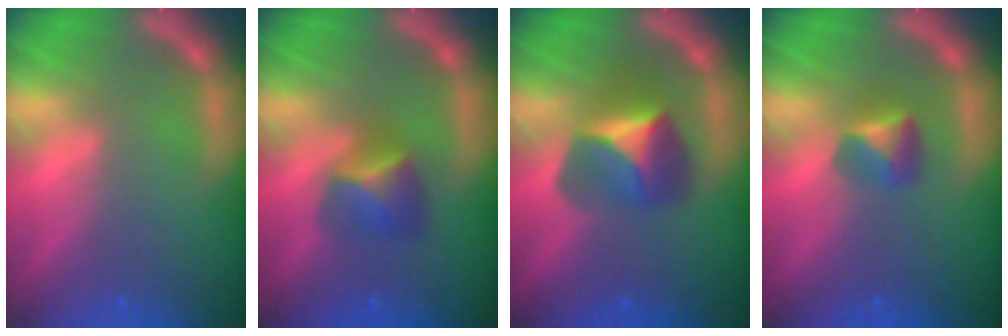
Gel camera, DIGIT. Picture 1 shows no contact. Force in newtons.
{"total": 3.4}
{"total": 4.9}
{"total": 2.4}